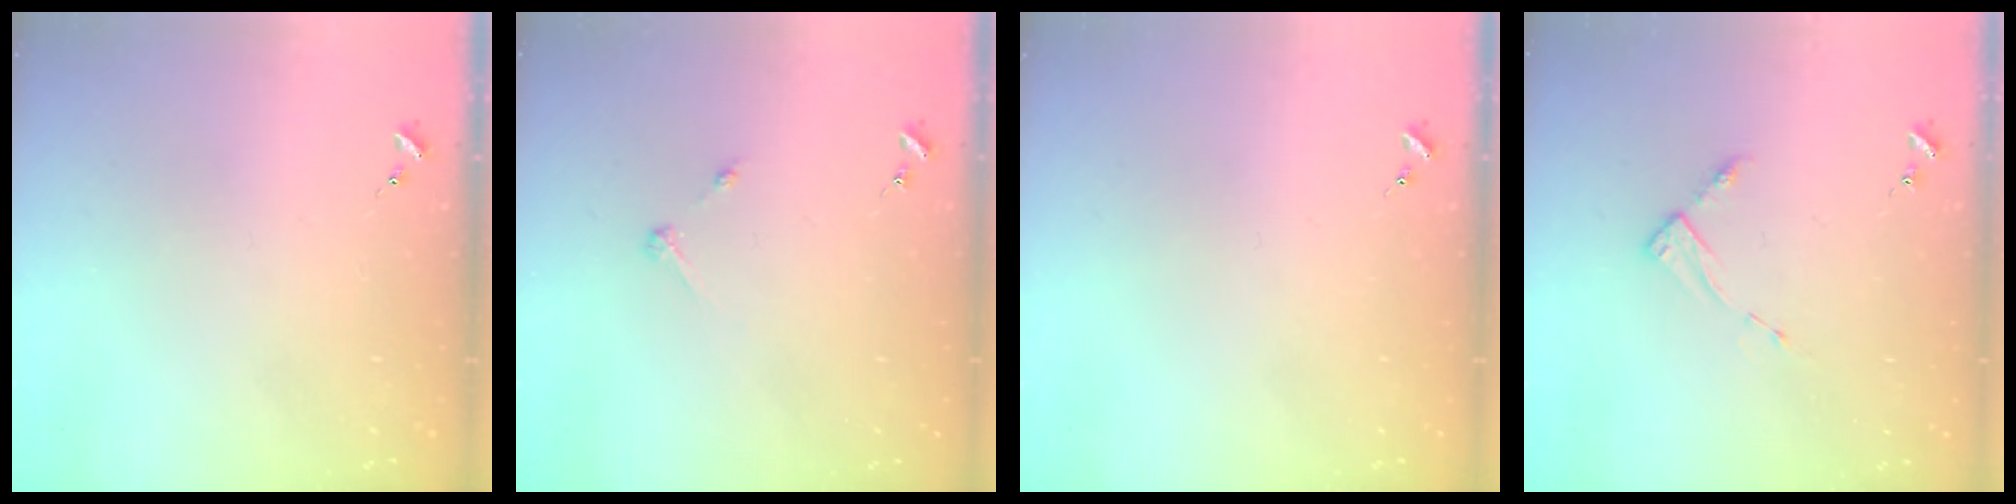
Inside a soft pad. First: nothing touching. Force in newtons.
{"total": 2.7, "press": 2.7, "slide": 0.3}
{"total": 0.0}
{"total": 2.8, "press": 2.8, "slide": 0.4}